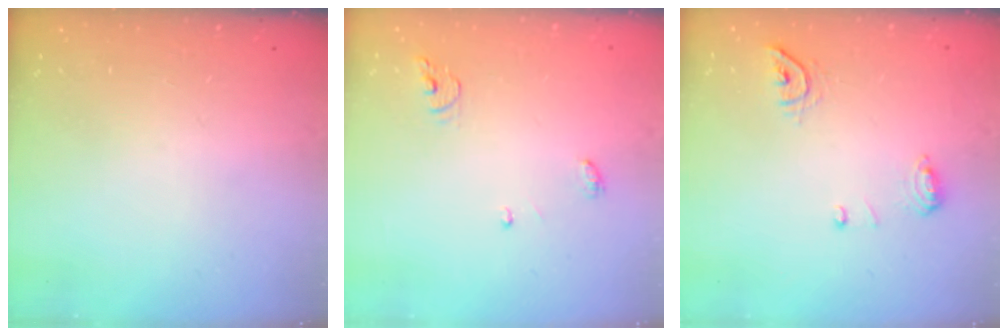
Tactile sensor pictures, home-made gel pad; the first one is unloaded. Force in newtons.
{"total": 4.5, "press": 4.5, "slide": 0.3}
{"total": 7.9, "press": 7.8, "slide": 1.3}